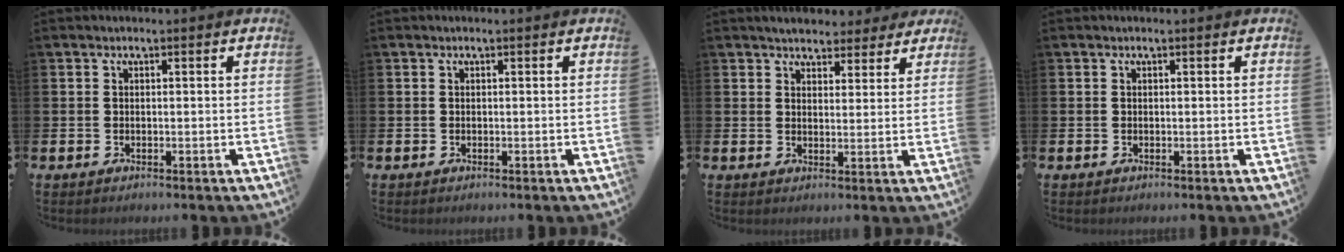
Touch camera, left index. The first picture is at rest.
{"total": 0.0}
{"total": 4.9, "force": [4.6, 1.3, 0.6], "torque": [-0.022, -0.025, 0.082]}
{"total": 0.0}